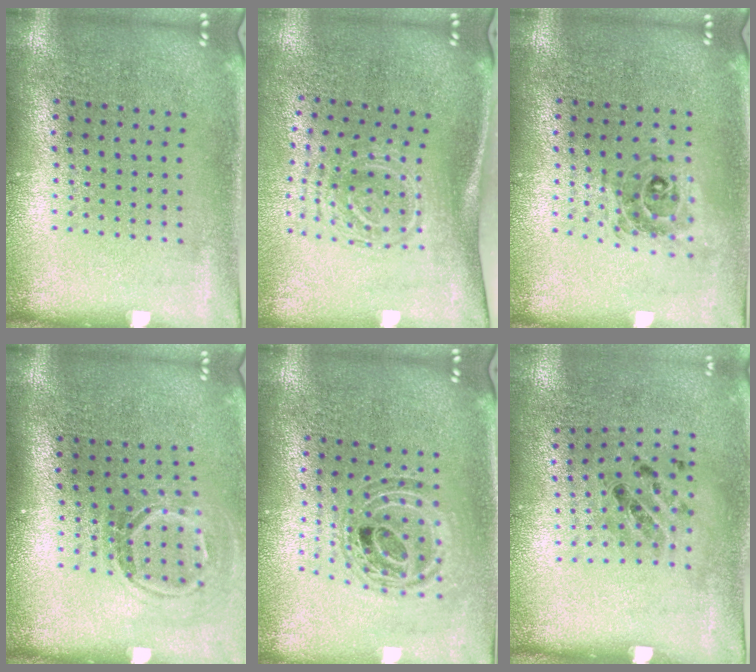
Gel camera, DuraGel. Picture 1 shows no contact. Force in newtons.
{"total": 1.7, "press": 1.2, "slide": 1.2}
{"total": 0.8, "press": 0.8, "slide": 0.1}
{"total": 1.7, "press": 1.2, "slide": 1.1}
{"total": 0.8, "press": 0.8, "slide": 0.2}
{"total": 1.1, "press": 0.7, "slide": 0.8}